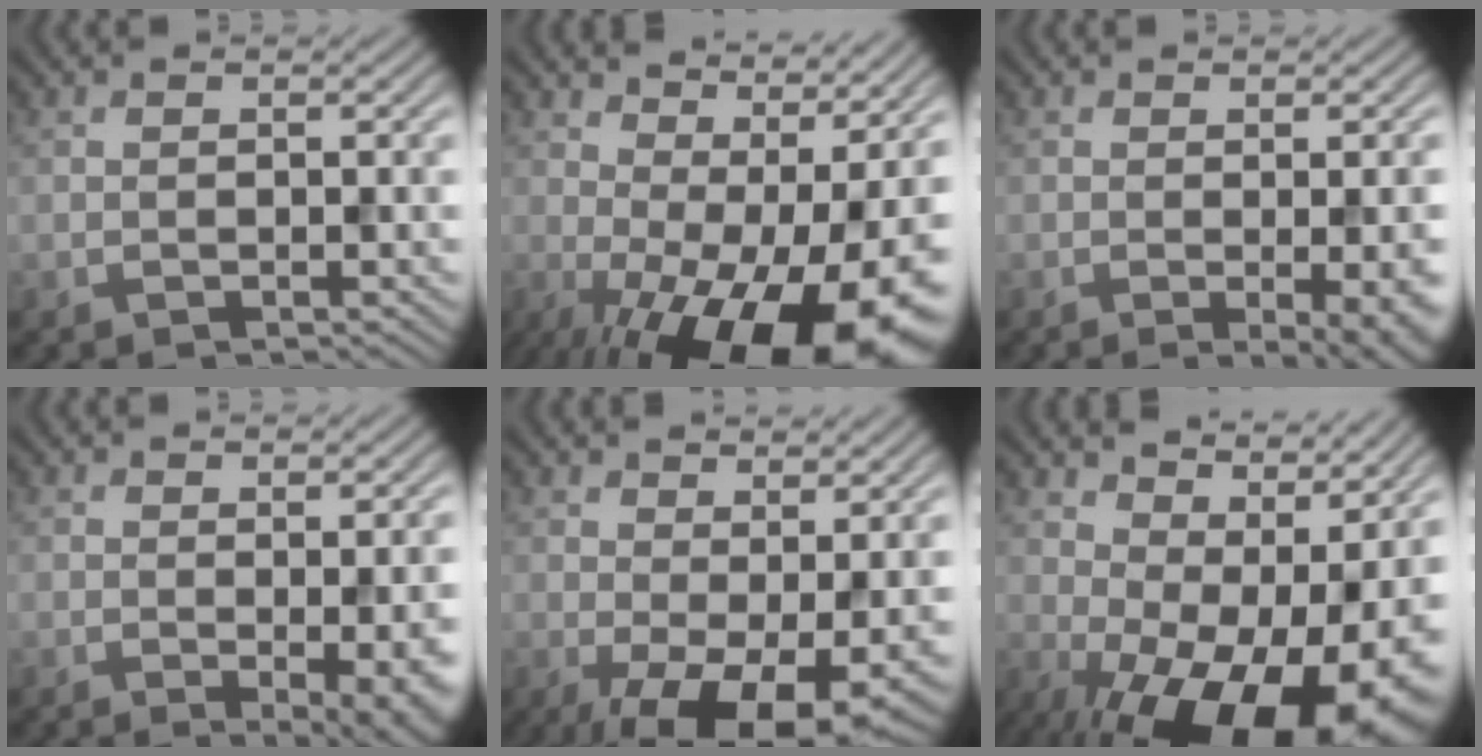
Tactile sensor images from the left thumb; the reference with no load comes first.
{"total": 18.3, "force": [-2.7, 8.1, 16.2], "torque": [-0.208, -0.009, -0.015]}
{"total": 6.7, "force": [-1.5, 1.9, 6.3], "torque": [-0.074, -0.010, -0.009]}
{"total": 5.2, "force": [-0.9, 1.2, 4.9], "torque": [-0.063, -0.012, -0.008]}
{"total": 9.3, "force": [-2.0, 4.2, 8.1], "torque": [-0.131, -0.014, -0.023]}
{"total": 17.6, "force": [-1.4, 9.3, 14.9], "torque": [-0.176, -0.004, 0.004]}